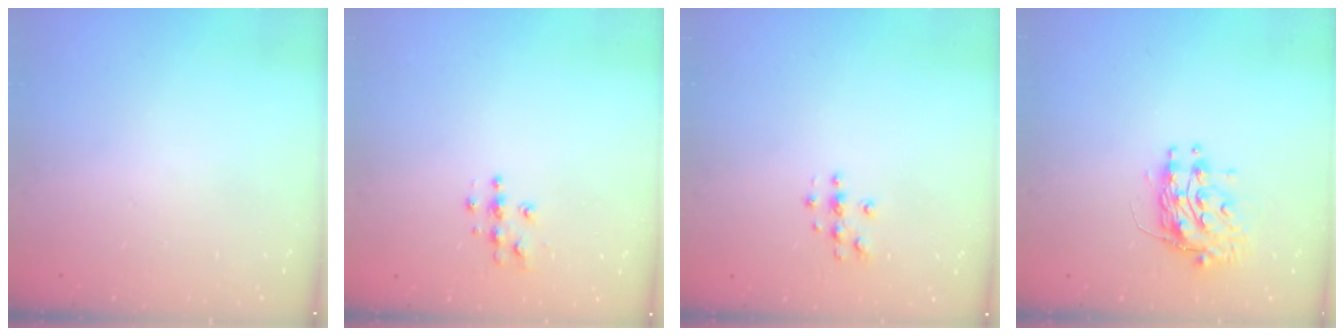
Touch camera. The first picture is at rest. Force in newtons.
{"total": 5.0, "press": 5.0, "slide": 0.2}
{"total": 3.6, "press": 3.6, "slide": 0.5}
{"total": 10.4, "press": 10.4, "slide": 0.9}